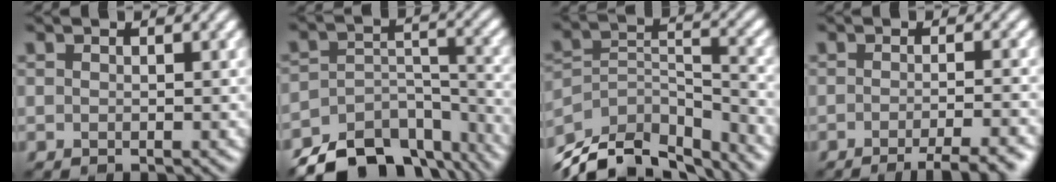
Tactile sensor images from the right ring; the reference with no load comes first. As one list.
[{"total": 11.5, "force": [-9.4, 4.9, 4.3], "torque": [-0.072, -0.007, -0.135]}, {"total": 13.5, "force": [-11.3, 5.9, 4.5], "torque": [-0.086, 0.001, -0.169]}, {"total": 5.5, "force": [-3.4, 1.2, 4.1], "torque": [-0.042, 0.000, -0.045]}]